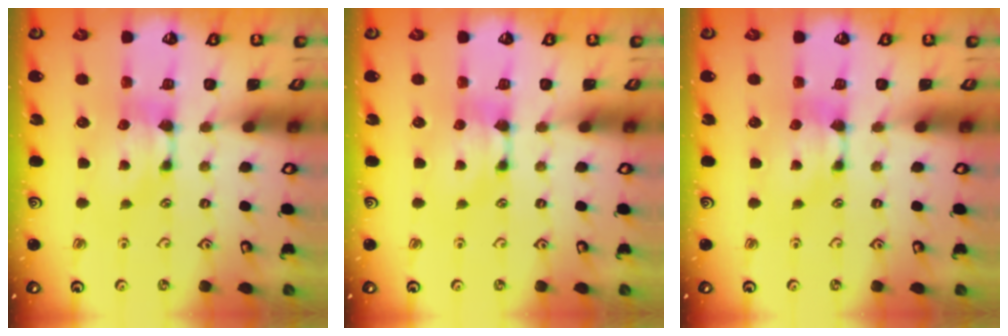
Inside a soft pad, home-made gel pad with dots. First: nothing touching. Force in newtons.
{"total": 0.0}
{"total": 0.0}